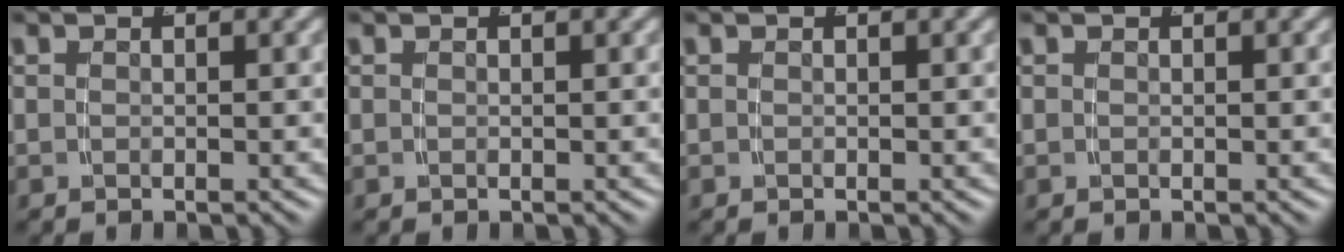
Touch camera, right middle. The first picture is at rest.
{"total": 0.0}
{"total": 0.0}
{"total": 0.0}